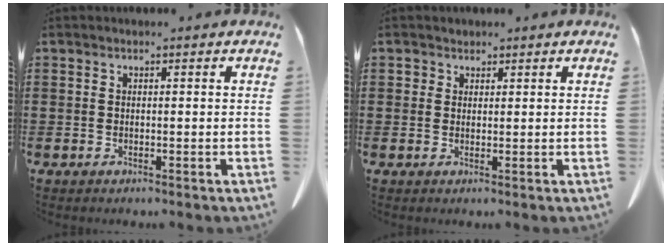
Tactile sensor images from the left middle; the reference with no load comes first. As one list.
[{"total": 1.4, "force": [1.1, 0.9, 0.1], "torque": [-0.006, 0.004, 0.021]}]